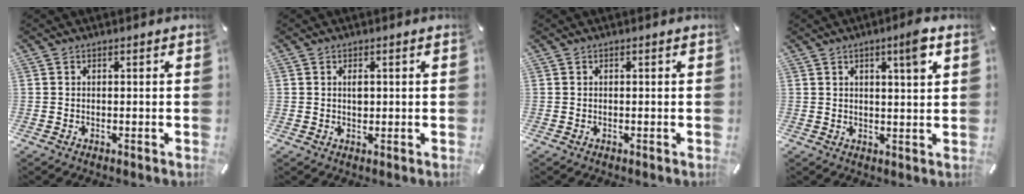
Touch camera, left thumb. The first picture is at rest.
{"total": 1.7, "force": [0.3, 1.0, 1.3], "torque": [-0.021, -0.001, 0.003]}
{"total": 0.0}
{"total": 5.9, "force": [3.0, 0.9, 5.0], "torque": [-0.072, -0.011, 0.042]}